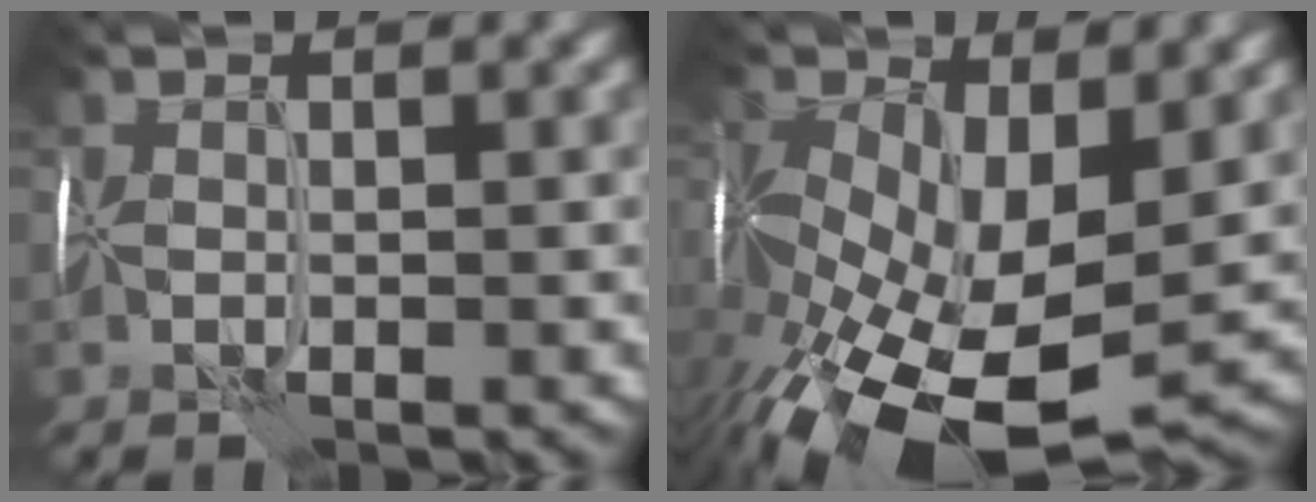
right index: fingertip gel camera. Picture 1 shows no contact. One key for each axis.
{"total": 14.1, "fx": -4.5, "fy": 7.1, "fz": 11.3, "tx": -0.231, "ty": -0.049, "tz": -0.066}